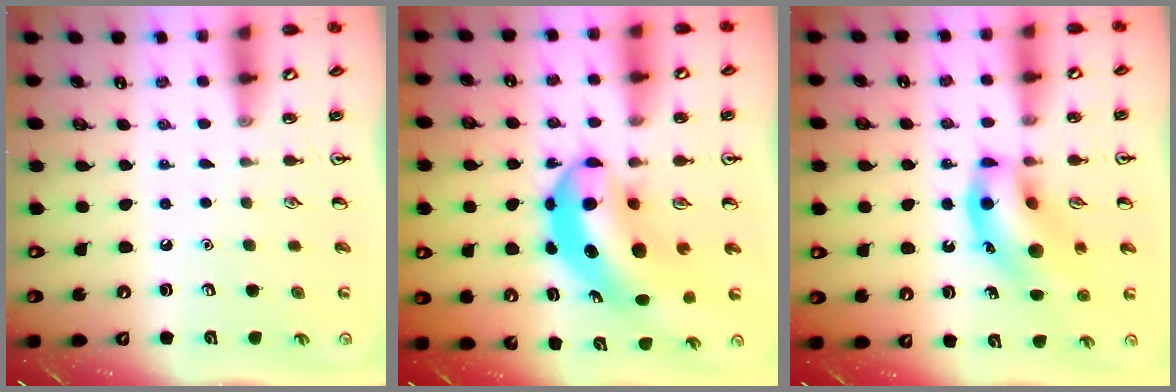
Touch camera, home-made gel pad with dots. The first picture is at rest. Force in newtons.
{"total": 9.5, "press": 9.2, "slide": 2.6}
{"total": 15.1, "press": 14.7, "slide": 3.4}